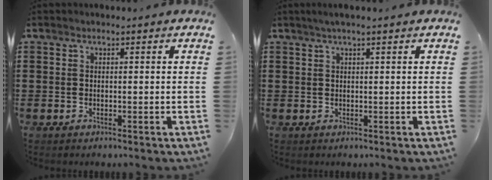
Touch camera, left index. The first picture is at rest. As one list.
[{"total": 1.4, "force": [0.9, -0.1, 1.1], "torque": [-0.021, 0.000, 0.016]}]